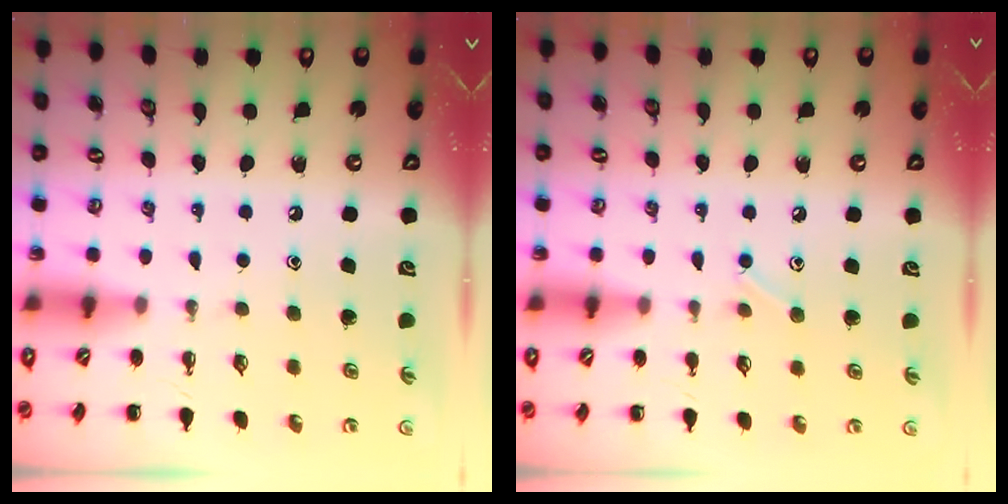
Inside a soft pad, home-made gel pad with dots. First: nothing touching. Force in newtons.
{"total": 4.9, "press": 4.7, "slide": 1.5}